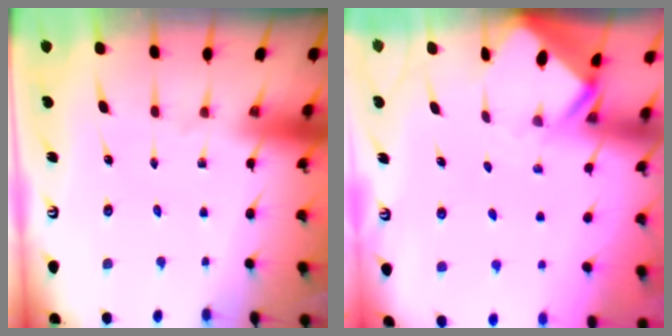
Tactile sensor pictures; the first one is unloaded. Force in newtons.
{"total": 2.9, "press": 2.9, "slide": 0.2}